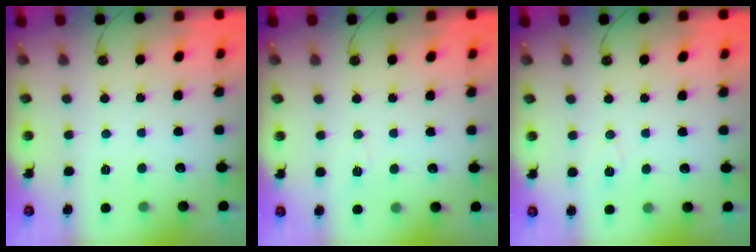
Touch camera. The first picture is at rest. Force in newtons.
{"total": 3.3, "press": 2.4, "slide": 2.3}
{"total": 3.6, "press": 2.5, "slide": 2.6}